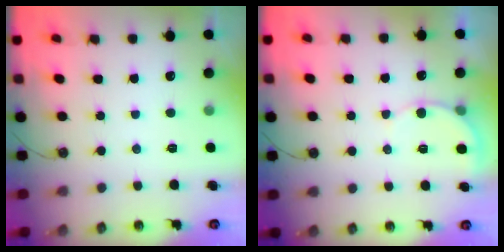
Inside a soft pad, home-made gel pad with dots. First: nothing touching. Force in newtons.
{"total": 5.9, "press": 5.9, "slide": 0.3}